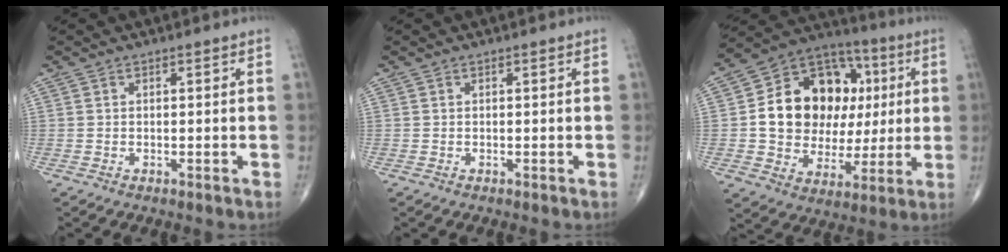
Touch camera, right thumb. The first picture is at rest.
{"total": 0.0}
{"total": 21.5, "force": [2.9, 16.2, 13.8], "torque": [-0.178, 0.022, 0.054]}